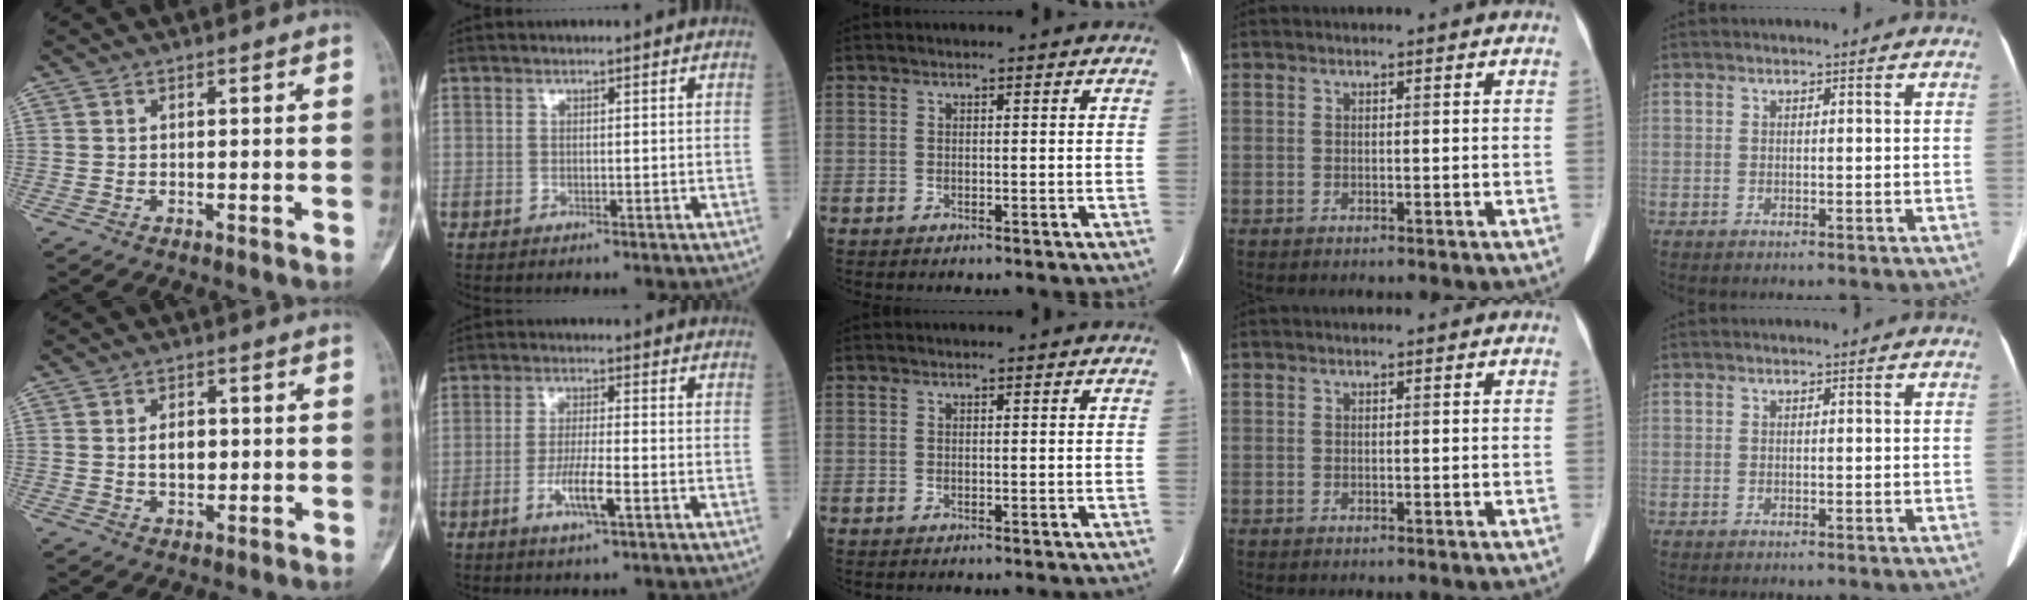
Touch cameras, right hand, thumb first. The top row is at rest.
{"thumb": {"total": 4.1, "force": [0.1, 2.7, 3.0], "torque": [-0.033, 0.001, 0.003]}, "index": {"total": 5.7, "force": [-2.3, 0.4, 5.2], "torque": [-0.100, -0.007, -0.042]}}